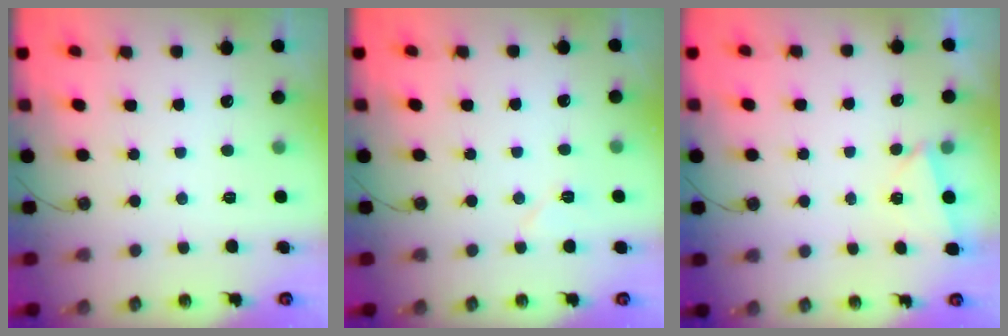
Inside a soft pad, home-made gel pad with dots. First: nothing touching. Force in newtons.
{"total": 5.6, "press": 5.0, "slide": 2.5}
{"total": 2.2, "press": 1.8, "slide": 1.3}